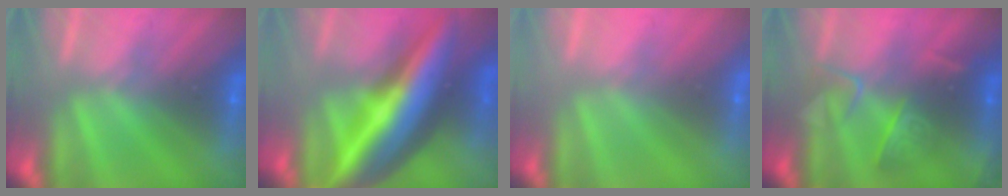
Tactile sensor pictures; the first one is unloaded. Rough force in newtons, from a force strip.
{"total": 8.7}
{"total": 2.9}
{"total": 2.7}